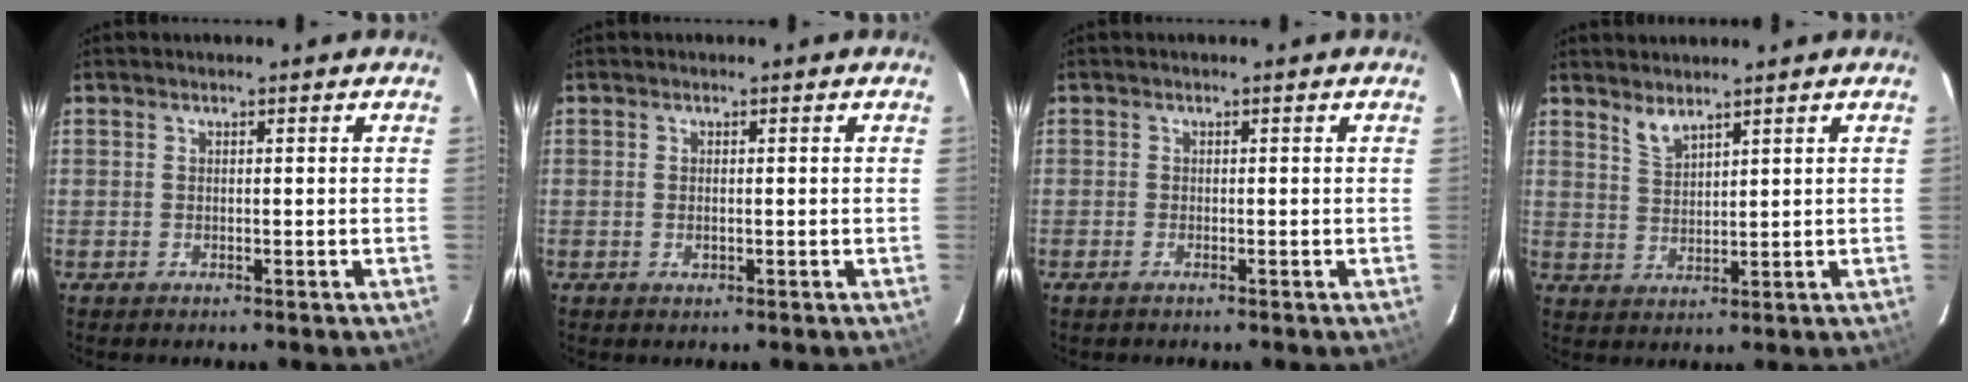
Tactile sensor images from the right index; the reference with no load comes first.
{"total": 1.0, "force": [-0.2, 0.7, 0.8], "torque": [-0.014, 0.002, -0.002]}
{"total": 1.0, "force": [-0.7, 0.4, 0.5], "torque": [-0.011, -0.003, -0.016]}
{"total": 3.4, "force": [2.9, 0.7, 1.5], "torque": [-0.030, 0.001, 0.058]}